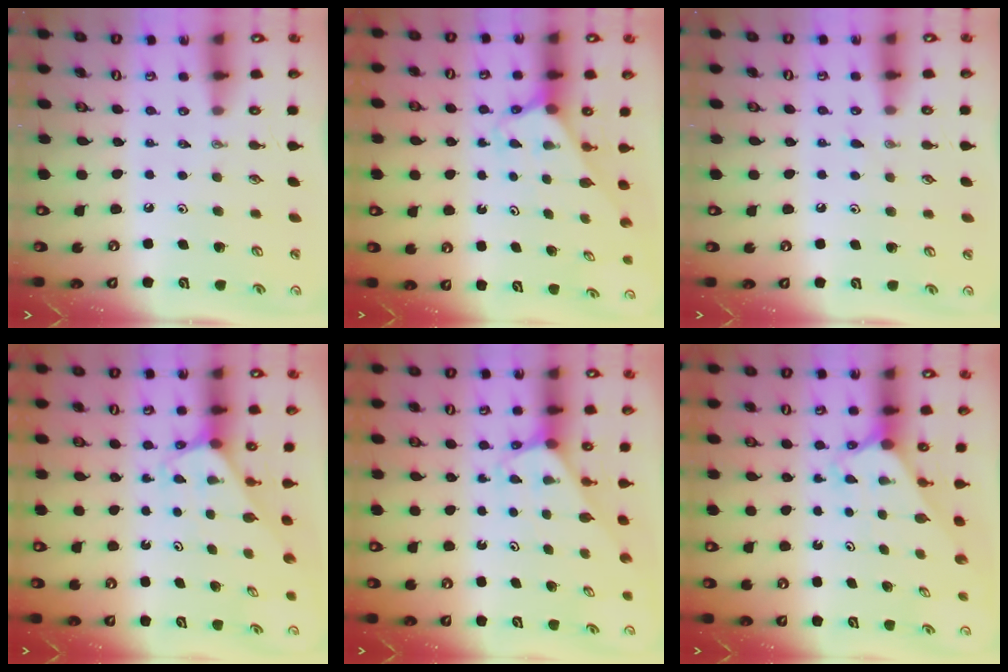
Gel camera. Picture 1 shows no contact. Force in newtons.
{"total": 2.6, "press": 2.6, "slide": 0.2}
{"total": 4.5, "press": 4.5, "slide": 0.4}
{"total": 2.5, "press": 2.5, "slide": 0.2}
{"total": 2.5, "press": 2.5, "slide": 0.2}
{"total": 2.3, "press": 2.3, "slide": 0.2}